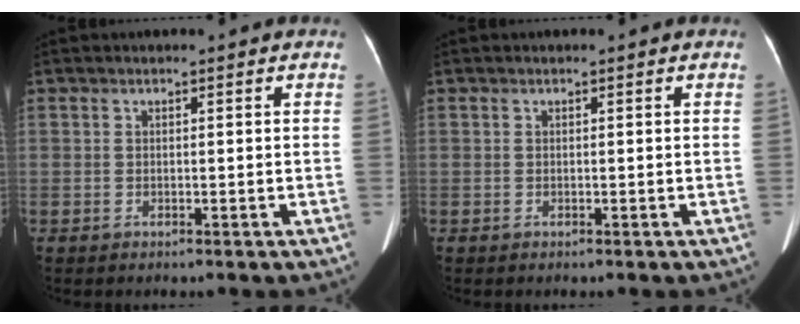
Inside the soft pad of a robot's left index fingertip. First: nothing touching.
{"total": 0.0}